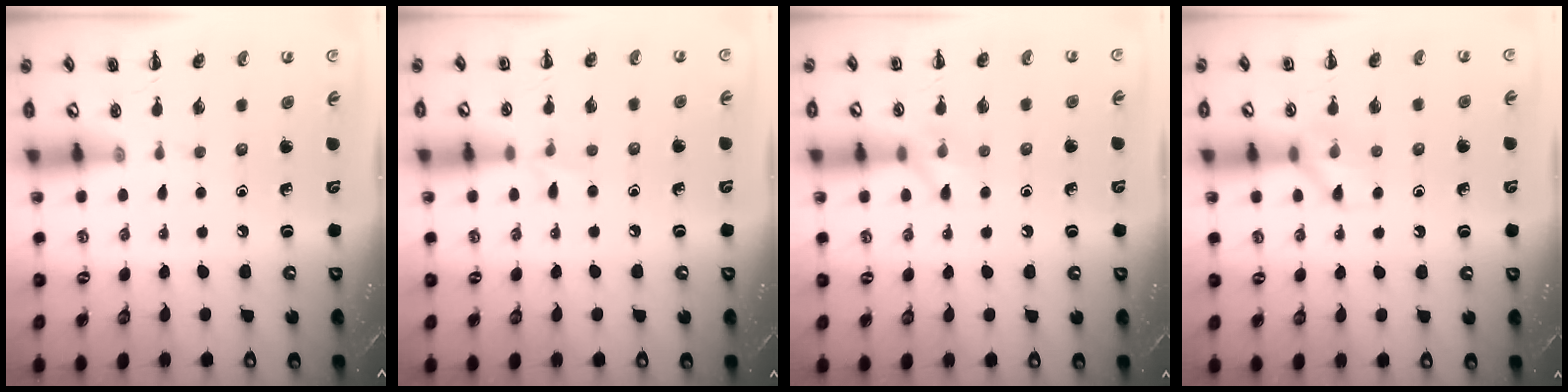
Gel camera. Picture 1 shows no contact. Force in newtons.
{"total": 4.5, "press": 4.3, "slide": 1.4}
{"total": 6.6, "press": 6.5, "slide": 0.9}
{"total": 8.7, "press": 8.7, "slide": 0.6}